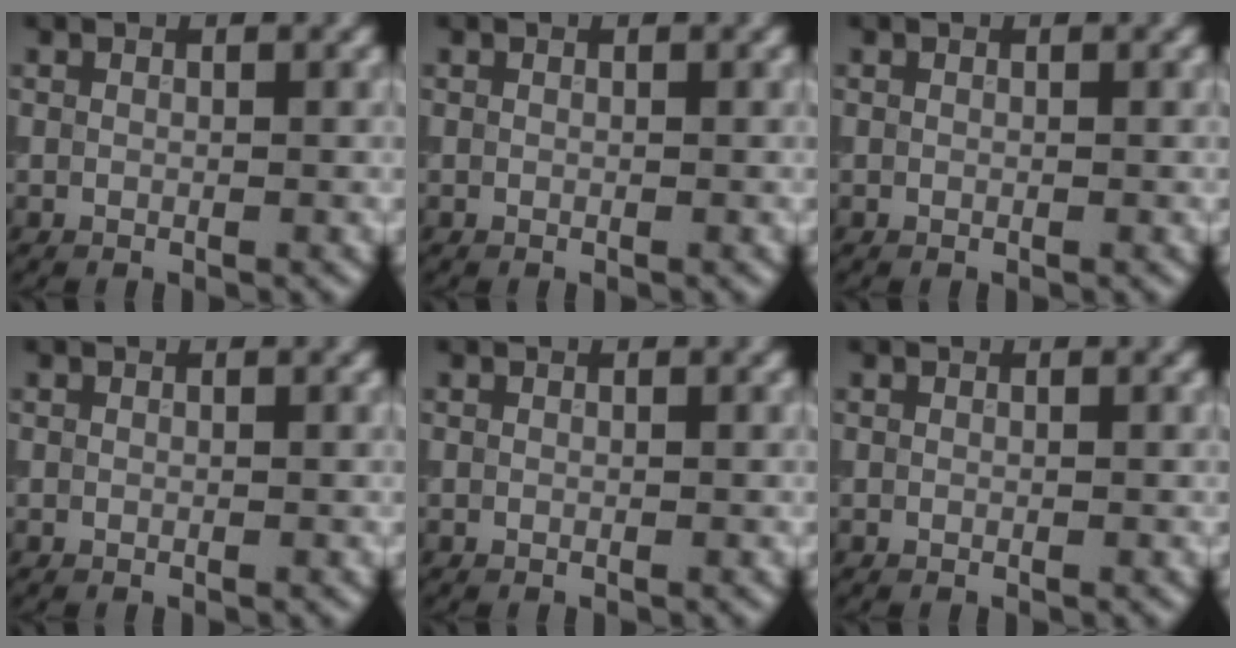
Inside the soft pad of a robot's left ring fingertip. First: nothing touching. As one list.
[{"total": 0.0}, {"total": 0.0}, {"total": 0.0}, {"total": 0.0}, {"total": 0.0}]